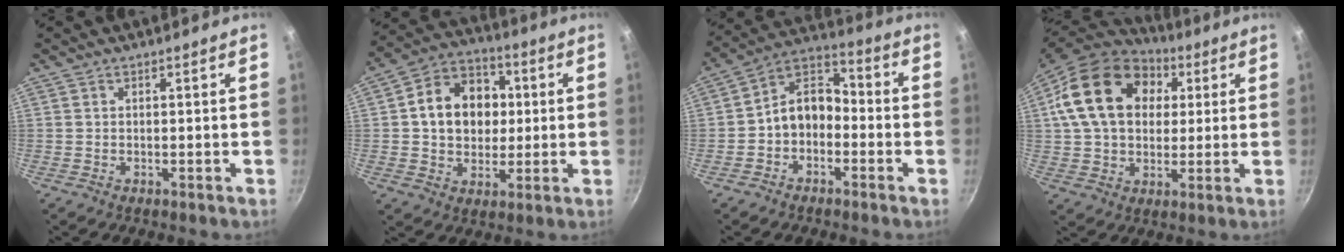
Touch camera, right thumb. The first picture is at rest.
{"total": 14.7, "force": [1.7, 11.7, 8.6], "torque": [-0.107, 0.019, 0.020]}
{"total": 9.5, "force": [-2.4, 7.0, 6.0], "torque": [-0.072, 0.054, -0.060]}
{"total": 20.7, "force": [5.4, 15.1, 13.1], "torque": [-0.209, 0.011, 0.086]}